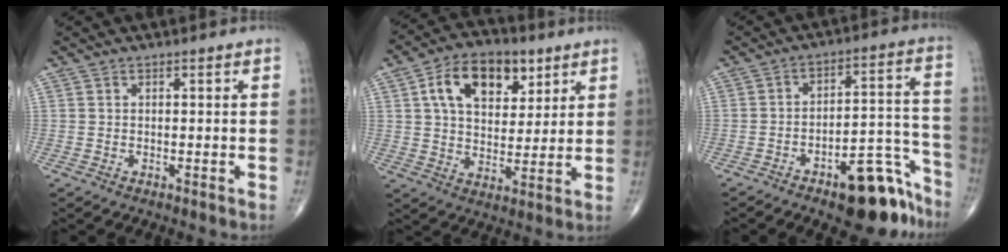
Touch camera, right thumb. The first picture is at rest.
{"total": 14.6, "force": [6.1, 8.9, 9.8], "torque": [-0.128, -0.011, 0.103]}
{"total": 15.1, "force": [-9.8, 5.8, 9.9], "torque": [-0.084, 0.100, -0.137]}